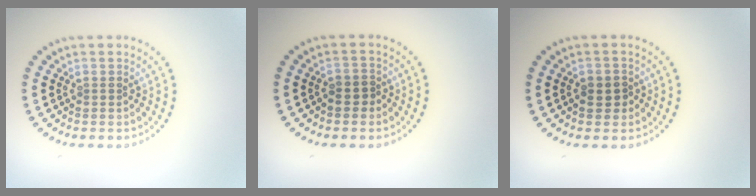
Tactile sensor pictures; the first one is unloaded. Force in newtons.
{"total": 1.2, "press": 1.0, "slide": 0.6}
{"total": 2.0, "press": 2.0, "slide": 0.5}